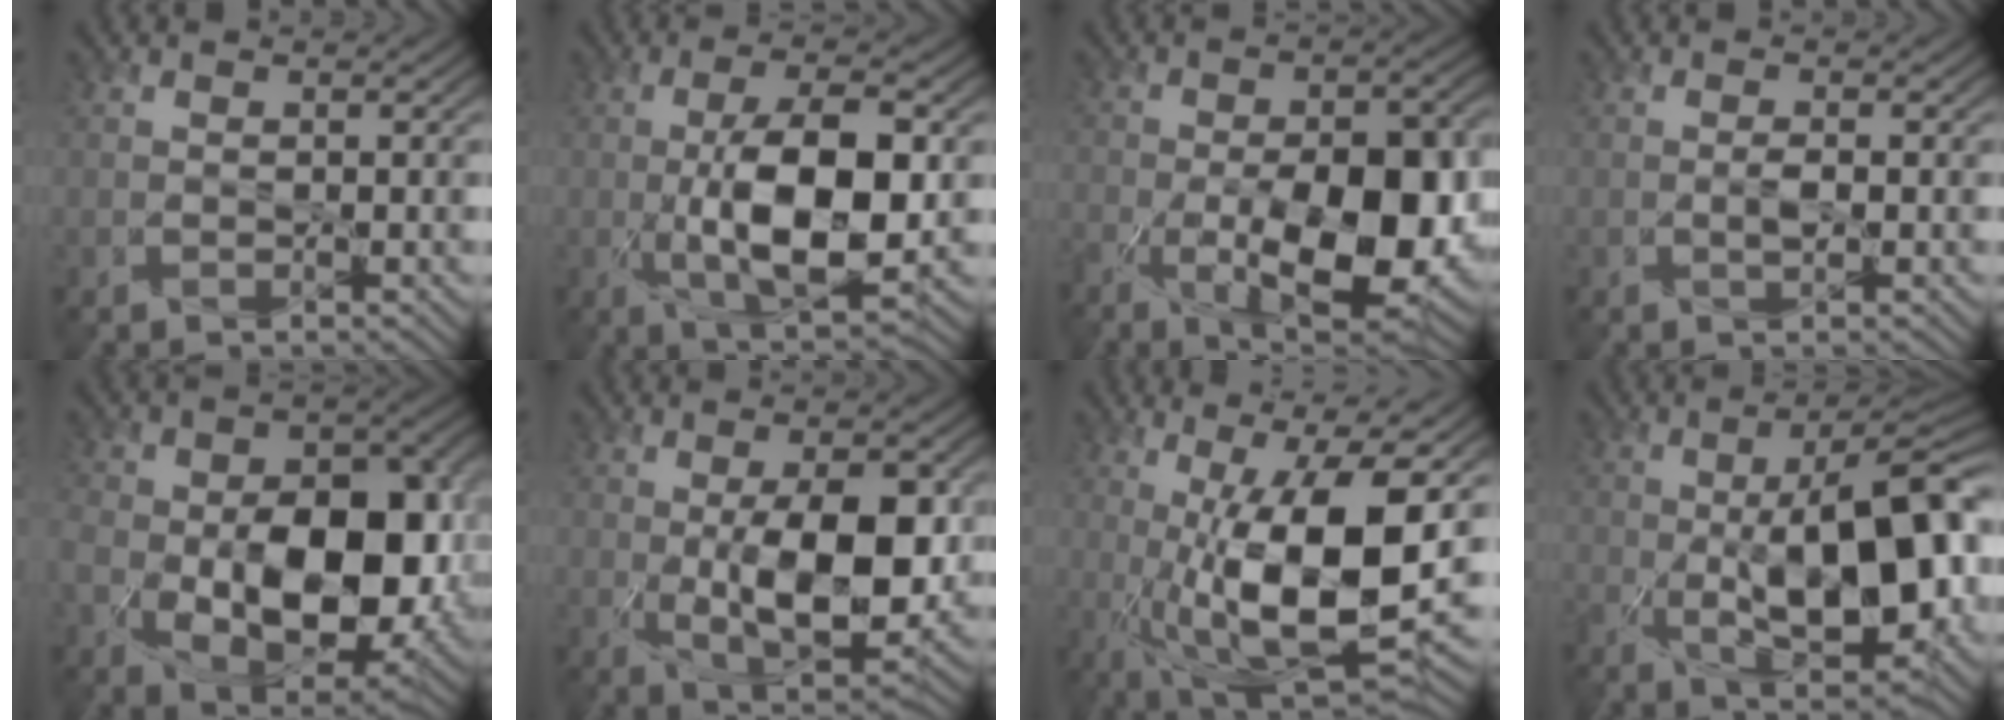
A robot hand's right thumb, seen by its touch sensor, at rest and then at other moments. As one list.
[{"total": 11.4, "force": [-1.0, 4.5, 10.4], "torque": [-0.189, -0.009, -0.011]}, {"total": 14.9, "force": [-4.6, 6.7, 12.4], "torque": [-0.197, -0.023, -0.070]}, {"total": 1.3, "force": [-0.1, 0.4, 1.3], "torque": [-0.026, -0.001, -0.002]}, {"total": 16.4, "force": [-3.4, 10.3, 12.3], "torque": [-0.205, -0.037, -0.044]}, {"total": 11.0, "force": [-0.6, 5.1, 9.7], "torque": [-0.173, -0.020, 0.005]}, {"total": 15.7, "force": [-0.3, 5.0, 14.9], "torque": [-0.260, -0.008, 0.002]}, {"total": 15.0, "force": [-2.4, 5.9, 13.6], "torque": [-0.219, -0.013, -0.038]}]